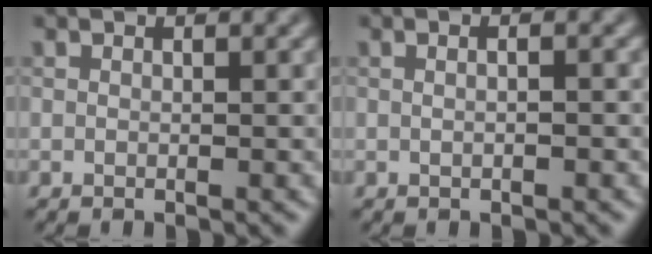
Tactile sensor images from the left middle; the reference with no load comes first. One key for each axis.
{"total": 3.2, "fx": 1.0, "fy": 1.7, "fz": 2.5, "tx": -0.019, "ty": 0.033, "tz": -0.021}